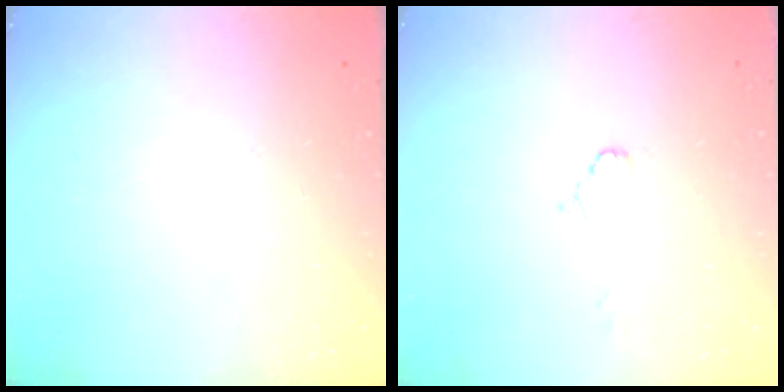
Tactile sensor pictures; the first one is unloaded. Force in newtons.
{"total": 2.0, "press": 2.0, "slide": 0.2}